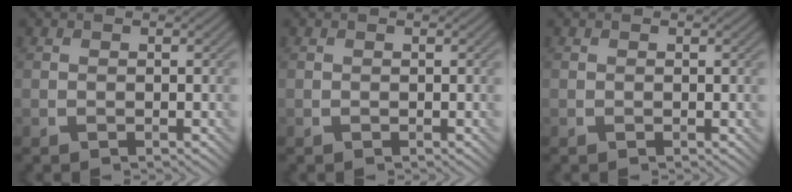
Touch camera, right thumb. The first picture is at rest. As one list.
[{"total": 0.0}, {"total": 0.0}]